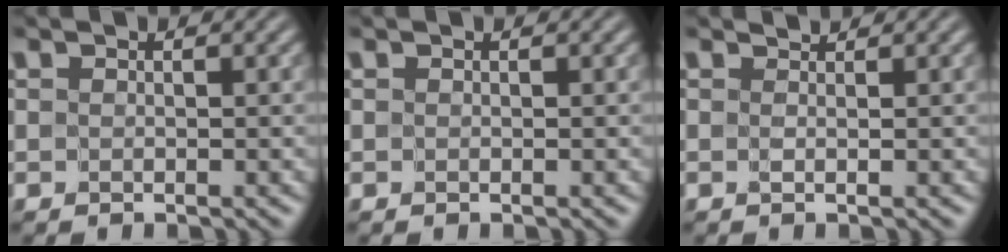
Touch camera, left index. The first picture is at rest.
{"total": 0.0}
{"total": 0.8, "force": [0.7, -0.4, 0.0], "torque": [-0.007, -0.010, 0.003]}